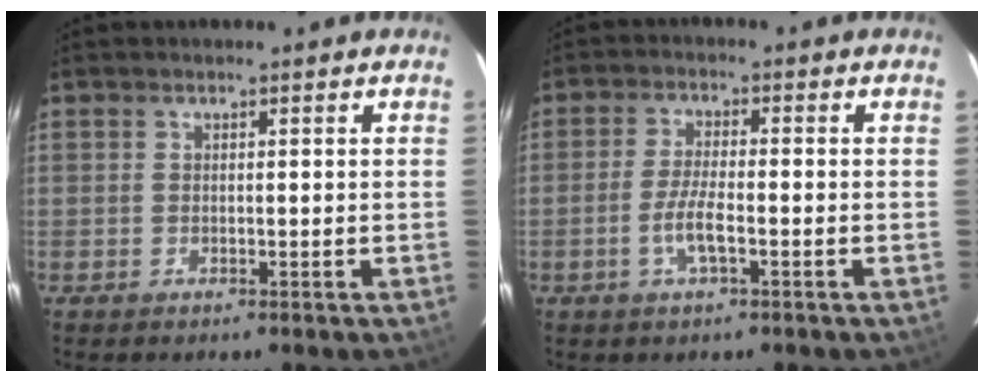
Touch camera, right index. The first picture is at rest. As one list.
[{"total": 4.7, "force": [-1.9, 0.9, 4.2], "torque": [-0.087, -0.003, -0.037]}]